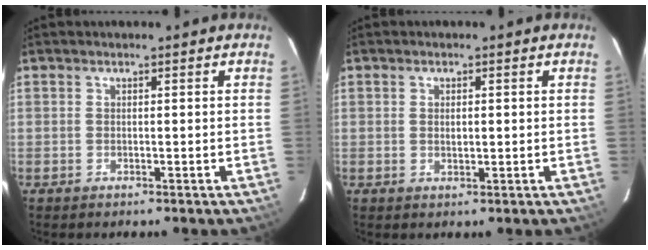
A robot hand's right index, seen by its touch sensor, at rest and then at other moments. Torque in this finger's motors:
{"motor_torque": [-0.05, -0.01, -0.05, 0.00]}